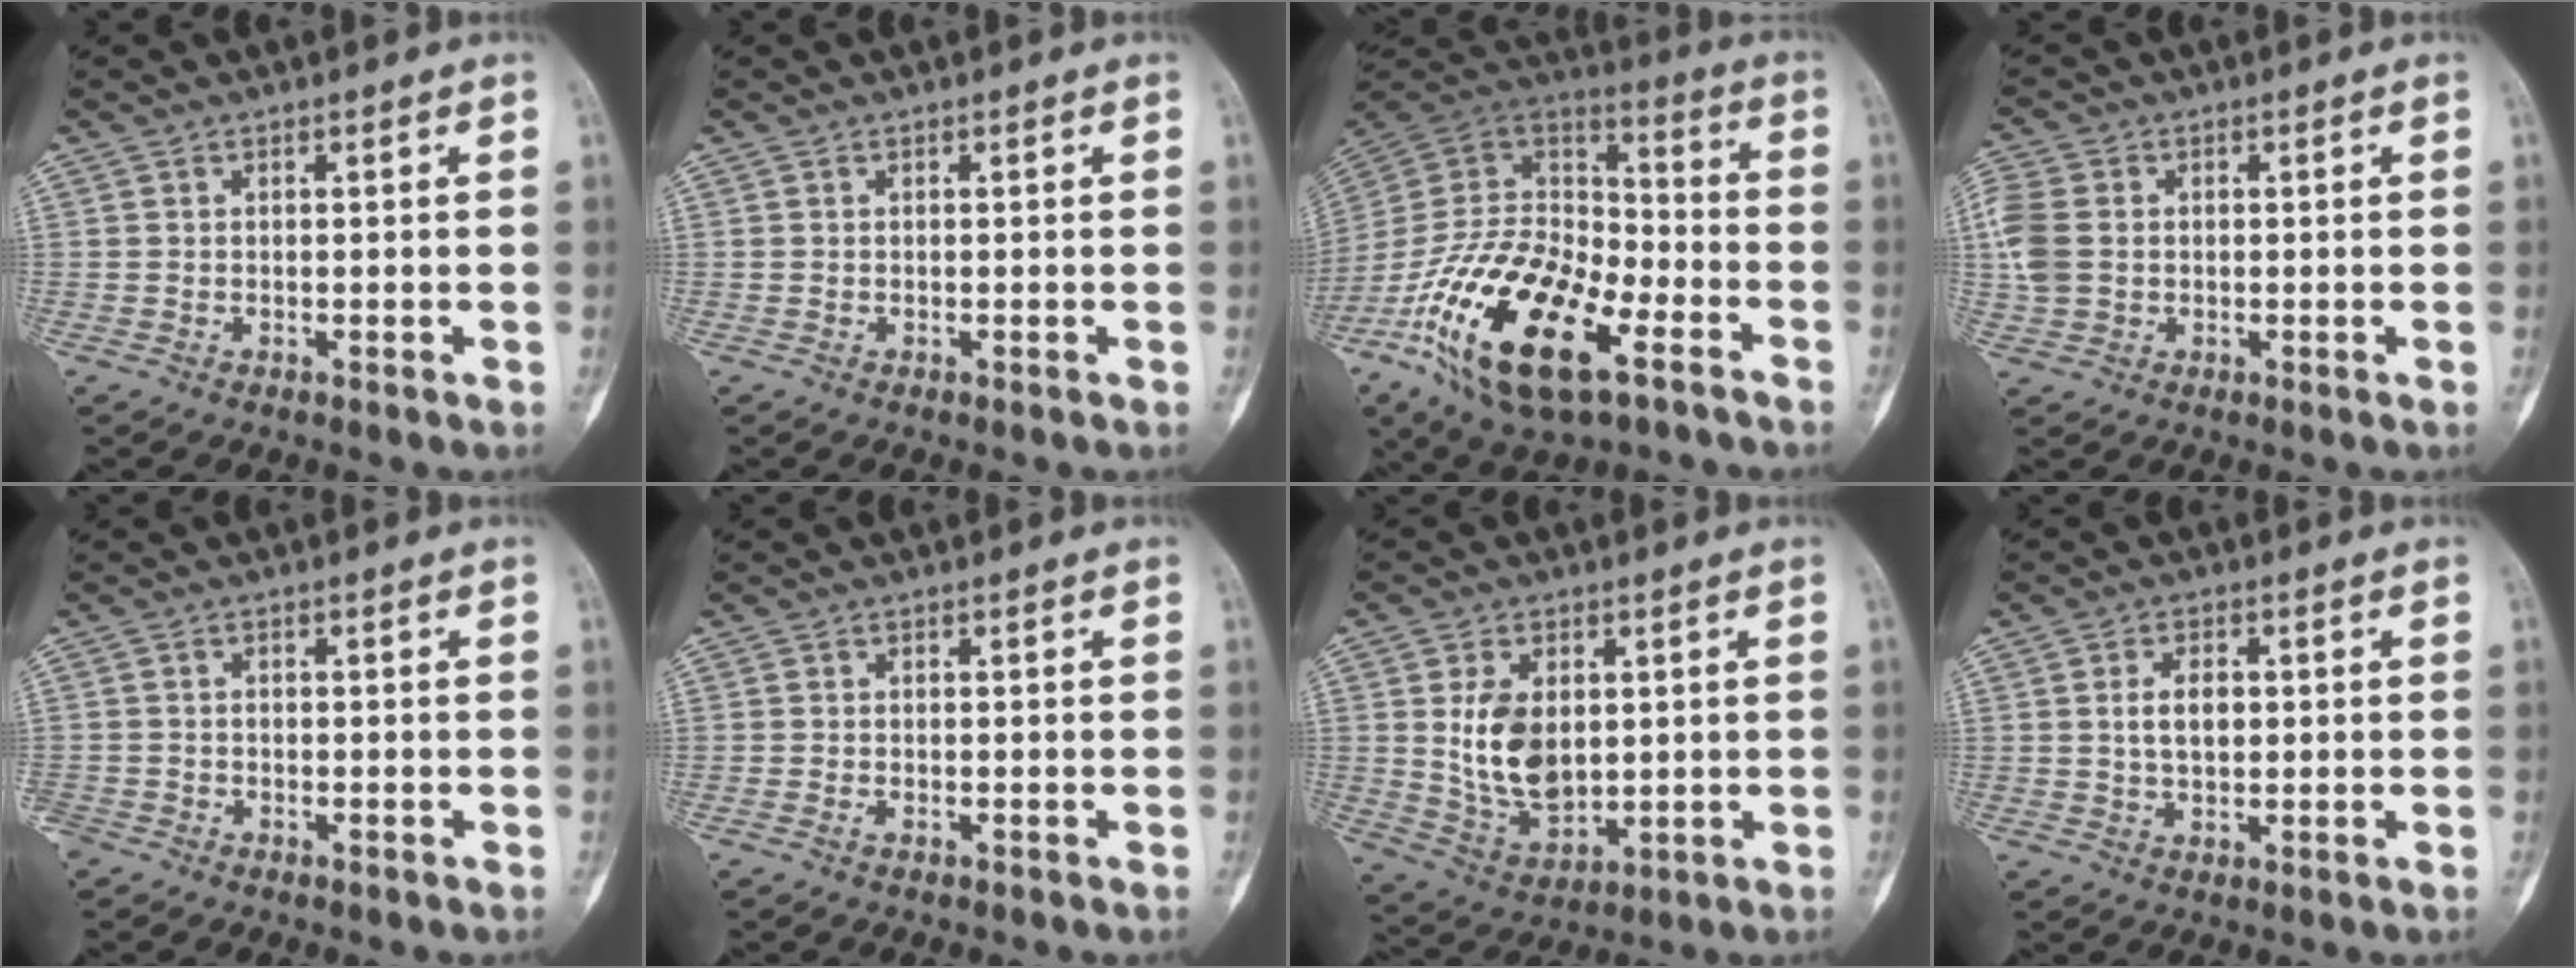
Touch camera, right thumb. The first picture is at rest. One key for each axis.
{"total": 0.0}
{"total": 26.6, "fx": -12.6, "fy": 12.7, "fz": 19.7, "tx": -0.406, "ty": 0.047, "tz": -0.226}
{"total": 7.3, "fx": 0.5, "fy": 5.6, "fz": 4.7, "tx": -0.120, "ty": 0.010, "tz": 0.007}
{"total": 3.0, "fx": -2.2, "fy": 1.9, "fz": 0.6, "tx": -0.012, "ty": 0.008, "tz": -0.045}
{"total": 0.6, "fx": -0.4, "fy": 0.3, "fz": 0.3, "tx": -0.008, "ty": 0.001, "tz": -0.007}
{"total": 11.2, "fx": 1.5, "fy": 7.3, "fz": 8.4, "tx": -0.131, "ty": -0.017, "tz": 0.045}
{"total": 4.6, "fx": 0.5, "fy": 2.8, "fz": 3.6, "tx": -0.059, "ty": 0.001, "tz": 0.010}